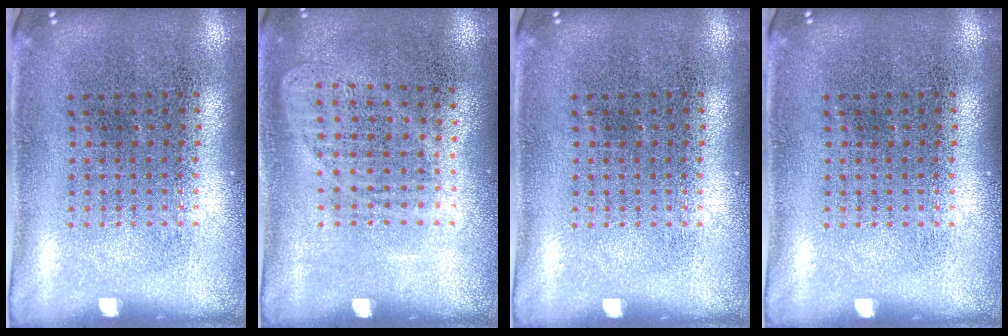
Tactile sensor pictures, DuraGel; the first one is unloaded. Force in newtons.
{"total": 0.9, "press": 0.9, "slide": 0.3}
{"total": 0.0}
{"total": 0.0}